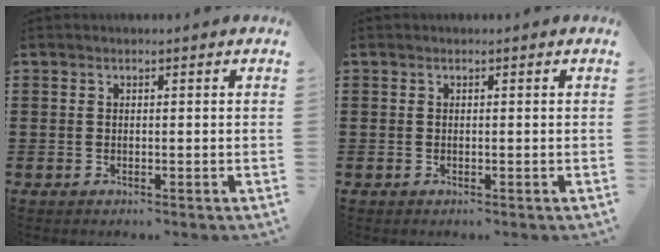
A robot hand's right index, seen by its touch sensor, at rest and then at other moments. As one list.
[{"total": 0.0}]